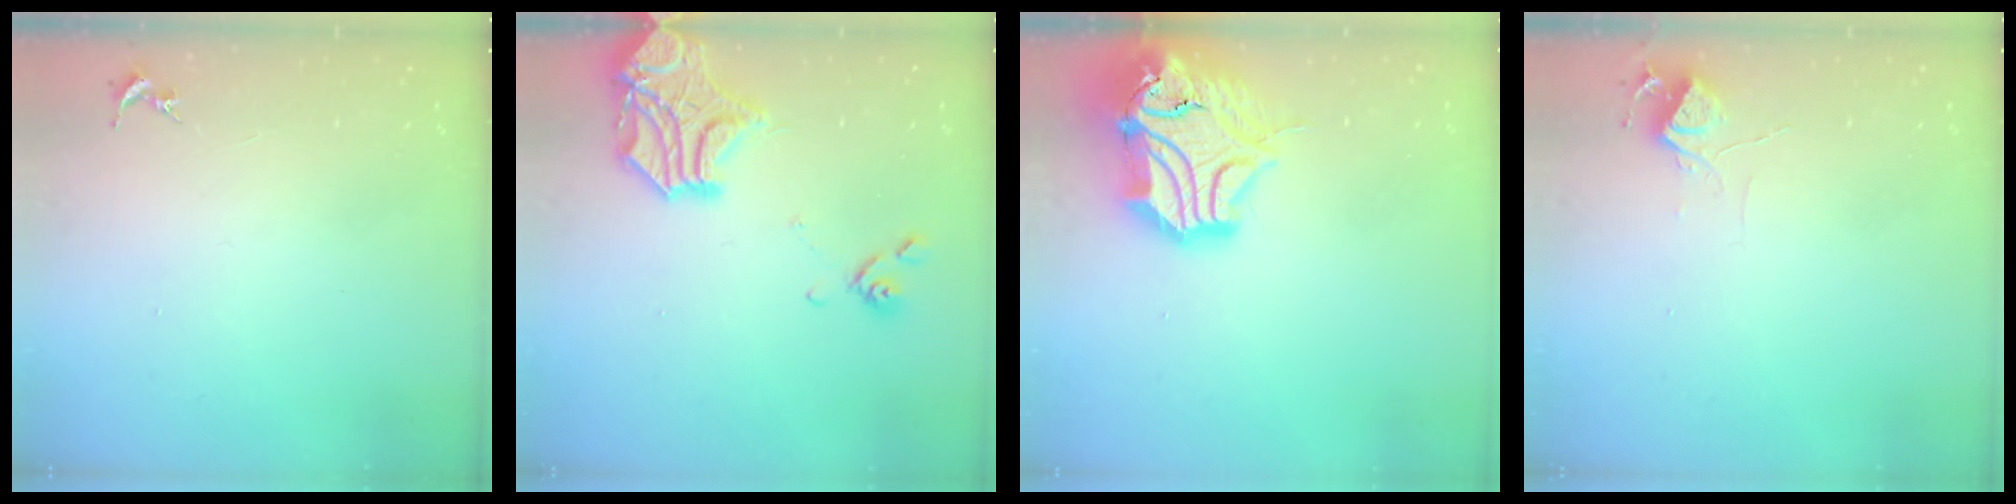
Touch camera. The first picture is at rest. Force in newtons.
{"total": 15.9, "press": 15.6, "slide": 2.9}
{"total": 21.9, "press": 21.7, "slide": 2.9}
{"total": 6.0, "press": 6.0, "slide": 0.7}